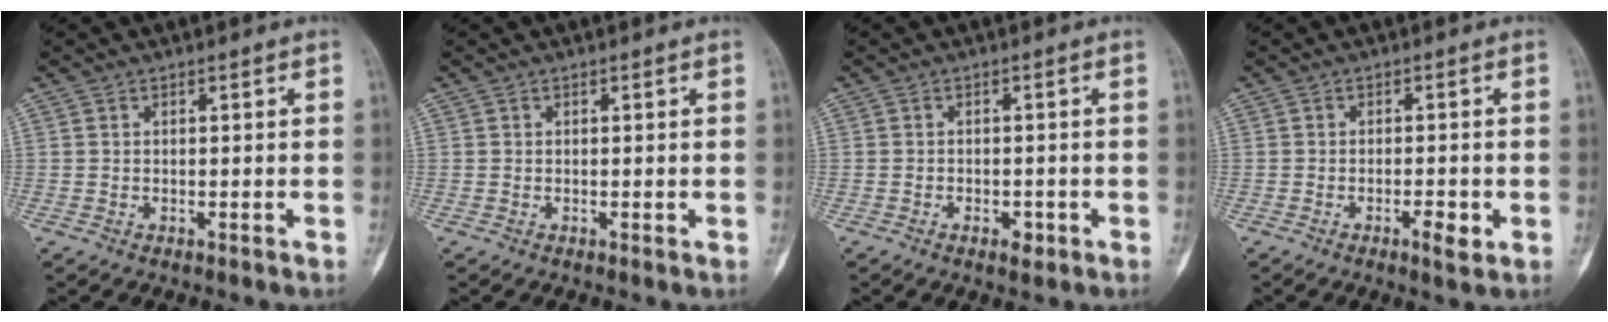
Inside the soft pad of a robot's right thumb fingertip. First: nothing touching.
{"total": 0.0}
{"total": 2.2, "force": [-1.2, 1.3, 1.4], "torque": [-0.015, 0.006, -0.013]}
{"total": 3.4, "force": [-1.3, 1.0, 3.0], "torque": [-0.047, -0.001, -0.020]}